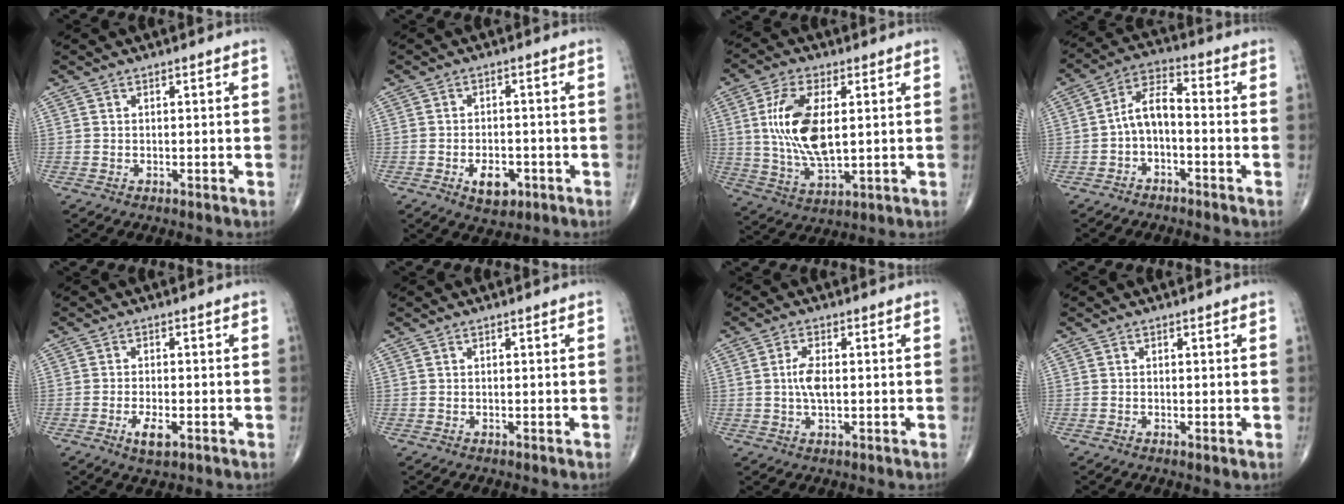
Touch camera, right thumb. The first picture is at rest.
{"total": 5.5, "force": [-2.3, 3.2, 3.8], "torque": [-0.048, 0.006, -0.030]}
{"total": 13.6, "force": [2.0, 6.3, 11.9], "torque": [-0.238, -0.013, 0.045]}
{"total": 6.5, "force": [-1.9, 3.3, 5.3], "torque": [-0.096, 0.038, -0.044]}
{"total": 3.8, "force": [-1.6, 1.4, 3.1], "torque": [-0.060, -0.001, -0.026]}
{"total": 0.0}
{"total": 3.9, "force": [0.1, 1.7, 3.6], "torque": [-0.076, 0.000, 0.001]}
{"total": 0.5, "force": [-0.1, 0.1, 0.5], "torque": [-0.014, -0.004, -0.003]}